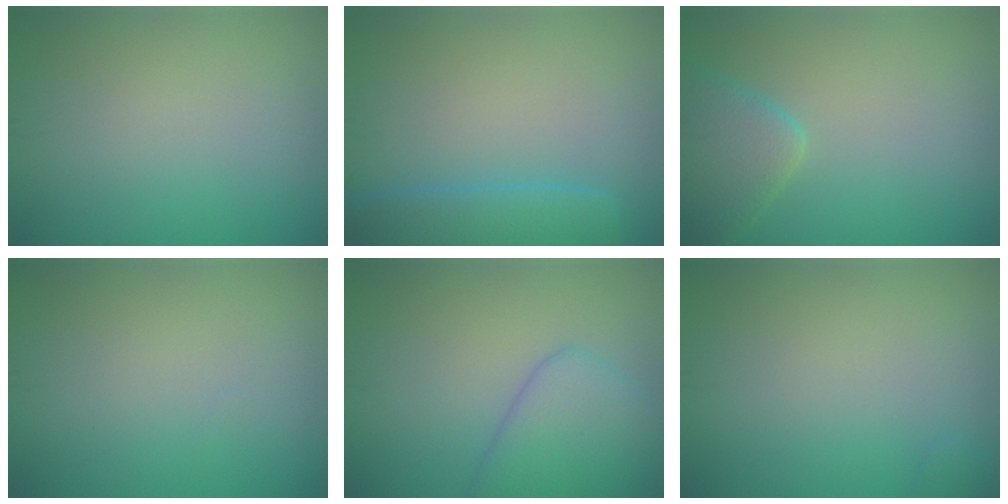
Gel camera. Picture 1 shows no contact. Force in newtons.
{"total": 4.8, "press": 4.8, "slide": 0.2}
{"total": 3.7, "press": 3.7, "slide": 0.3}
{"total": 0.0}
{"total": 4.6, "press": 4.6, "slide": 0.3}
{"total": 0.9, "press": 0.9, "slide": 0.2}